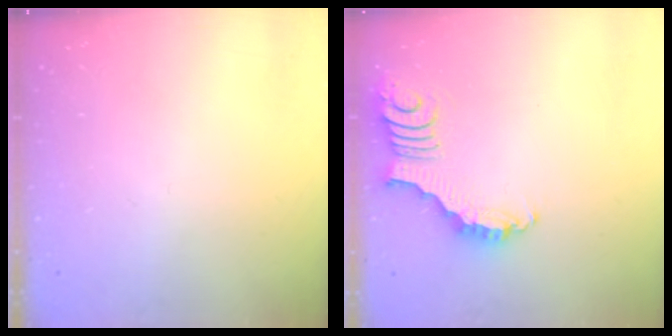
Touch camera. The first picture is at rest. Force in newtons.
{"total": 2.2, "press": 2.2, "slide": 0.3}